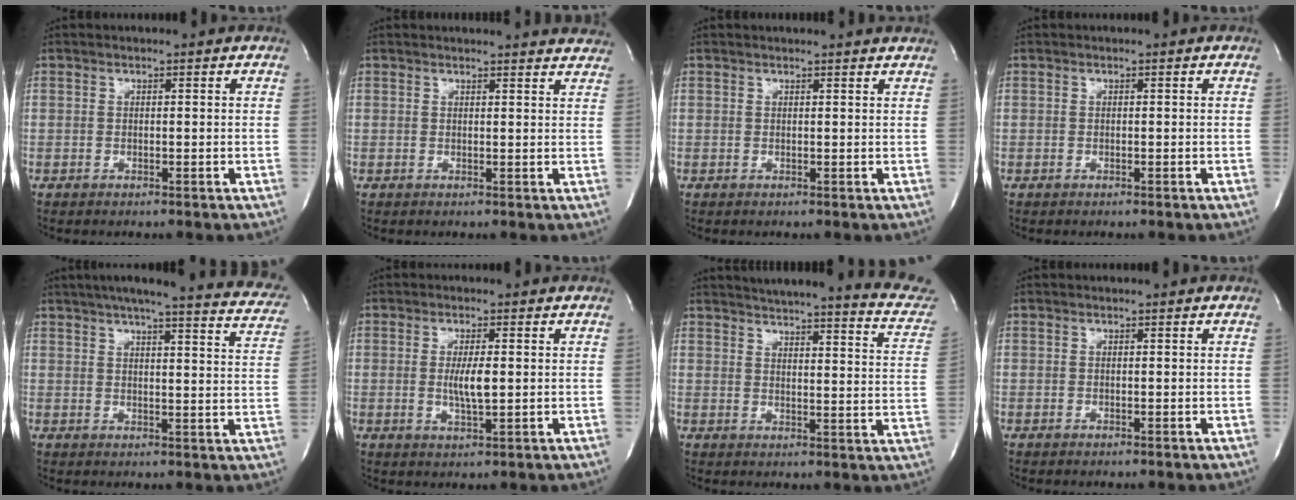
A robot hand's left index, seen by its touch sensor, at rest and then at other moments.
{"total": 12.0, "force": [11.7, 1.3, 2.2], "torque": [-0.010, -0.025, 0.111]}
{"total": 4.9, "force": [4.8, 0.0, 1.1], "torque": [-0.012, 0.004, 0.037]}
{"total": 0.0}
{"total": 25.2, "force": [22.0, 2.8, 11.9], "torque": [-0.171, -0.045, 0.248]}
{"total": 3.7, "force": [-0.1, 0.5, 3.7], "torque": [-0.073, -0.010, 0.001]}
{"total": 21.7, "force": [19.8, 2.1, 8.6], "torque": [-0.111, -0.068, 0.219]}
{"total": 0.0}